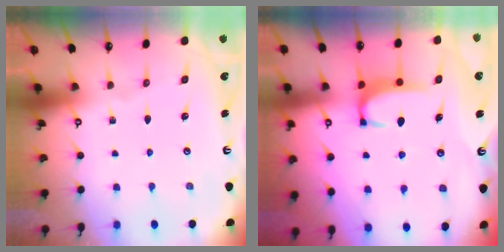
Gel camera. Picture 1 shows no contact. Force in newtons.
{"total": 1.7, "press": 1.7, "slide": 0.5}